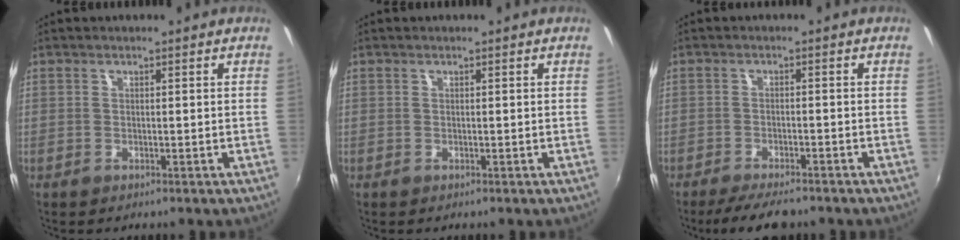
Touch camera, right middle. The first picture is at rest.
{"total": 0.0}
{"total": 7.2, "force": [-6.0, 1.5, 3.6], "torque": [-0.083, -0.020, -0.100]}